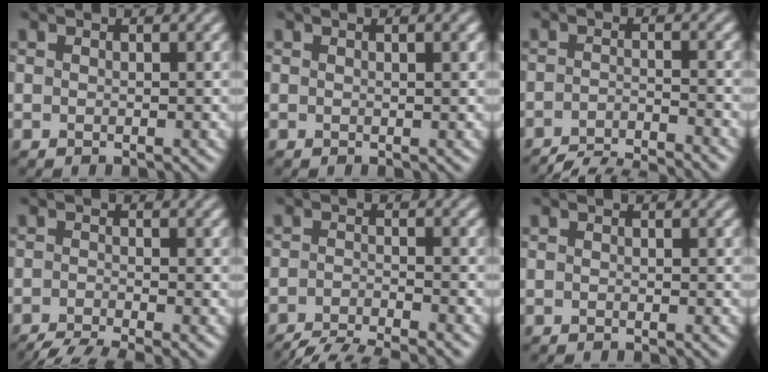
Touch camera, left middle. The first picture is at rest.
{"total": 1.1, "force": [0.4, 0.3, 1.0], "torque": [-0.013, 0.001, 0.000]}
{"total": 5.3, "force": [-5.0, 0.5, 1.6], "torque": [-0.030, -0.006, -0.086]}
{"total": 4.3, "force": [-3.5, 0.6, 2.4], "torque": [-0.039, -0.009, -0.064]}
{"total": 5.5, "force": [-5.0, 0.5, 2.1], "torque": [-0.044, -0.020, -0.084]}
{"total": 0.6, "force": [-0.1, -0.3, -0.6], "torque": [0.005, 0.002, 0.003]}